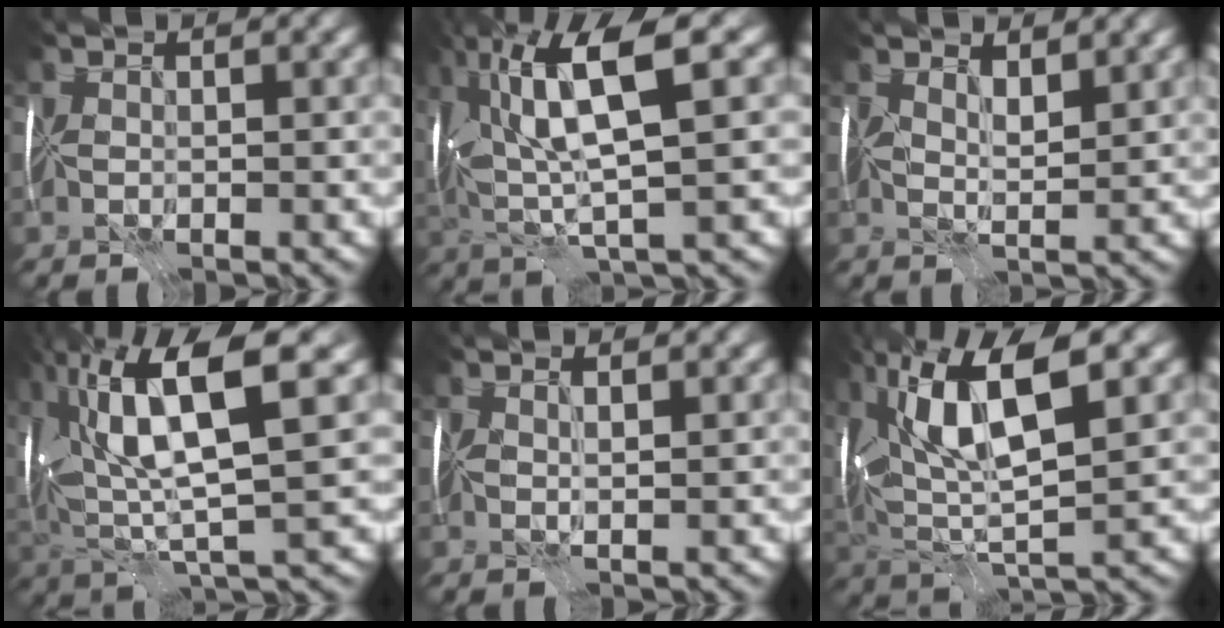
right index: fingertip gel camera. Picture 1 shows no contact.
{"total": 9.7, "force": [2.0, 2.5, 9.2], "torque": [-0.180, 0.013, 0.034]}
{"total": 2.4, "force": [1.4, 0.9, 1.7], "torque": [-0.031, -0.007, 0.021]}
{"total": 12.0, "force": [3.2, 3.6, 11.0], "torque": [-0.221, 0.013, 0.056]}
{"total": 0.8, "force": [0.3, -0.1, 0.7], "torque": [-0.011, -0.005, 0.003]}
{"total": 10.6, "force": [2.8, 3.8, 9.5], "torque": [-0.176, 0.010, 0.044]}